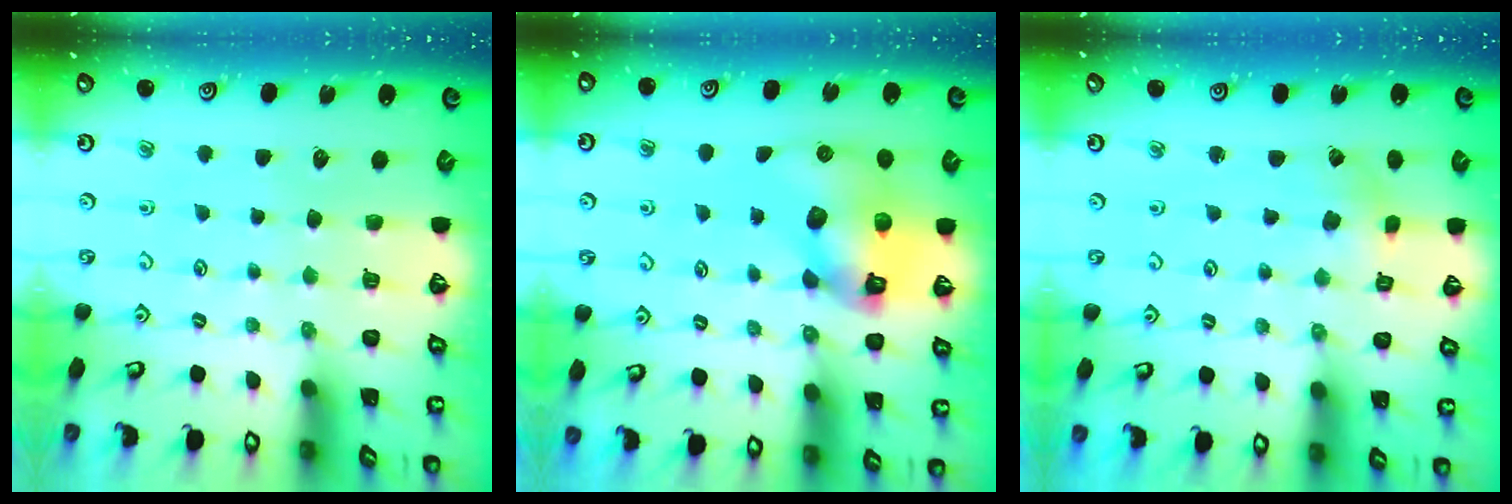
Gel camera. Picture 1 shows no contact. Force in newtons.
{"total": 12.5, "press": 12.4, "slide": 1.9}
{"total": 1.7, "press": 1.7, "slide": 0.3}